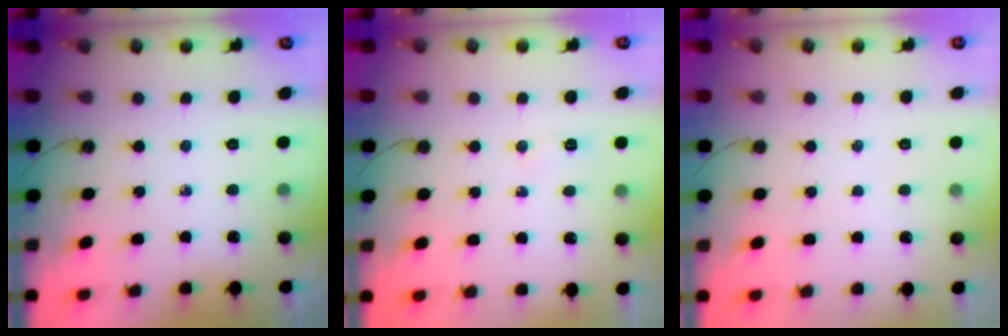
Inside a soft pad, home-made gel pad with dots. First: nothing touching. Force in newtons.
{"total": 4.6, "press": 4.4, "slide": 1.5}
{"total": 1.3, "press": 1.3, "slide": 0.1}